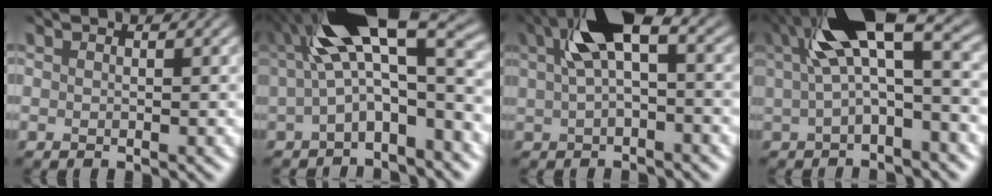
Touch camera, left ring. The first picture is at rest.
{"total": 8.8, "force": [0.8, 3.3, 8.1], "torque": [-0.139, 0.012, 0.006]}
{"total": 5.8, "force": [1.4, 2.6, 4.9], "torque": [-0.104, 0.010, 0.024]}
{"total": 7.3, "force": [1.9, 2.6, 6.5], "torque": [-0.123, 0.007, 0.028]}